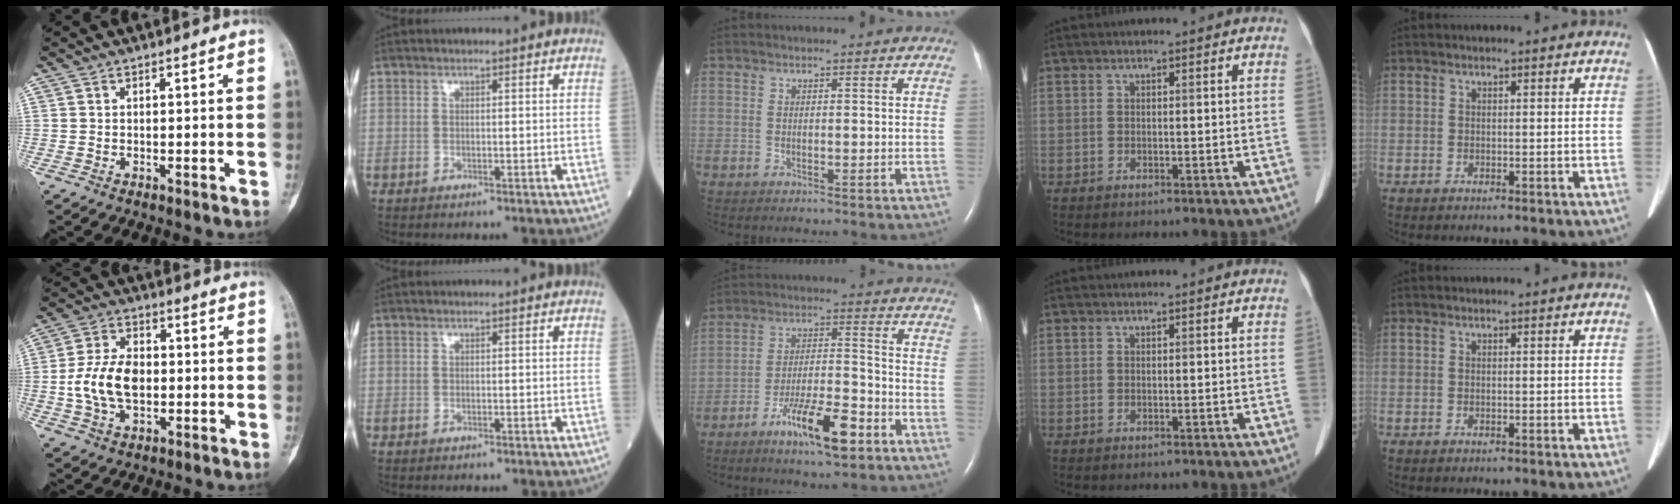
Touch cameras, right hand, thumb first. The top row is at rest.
{"thumb": {"total": 11.0, "force": [-0.9, 7.0, 8.4], "torque": [-0.155, 0.014, -0.019]}, "middle": {"total": 10.8, "force": [-6.4, 1.9, 8.5], "torque": [-0.150, -0.006, -0.109]}}